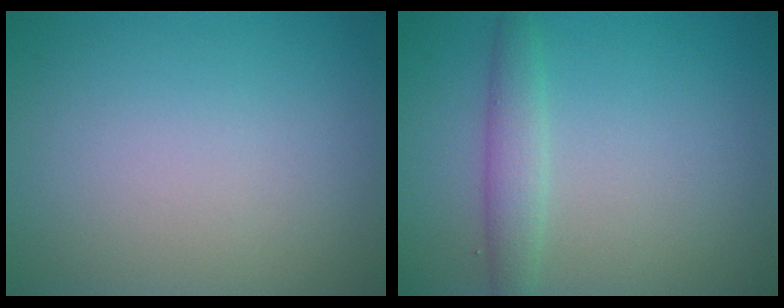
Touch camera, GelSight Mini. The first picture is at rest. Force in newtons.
{"total": 2.4, "press": 2.4, "slide": 0.1}